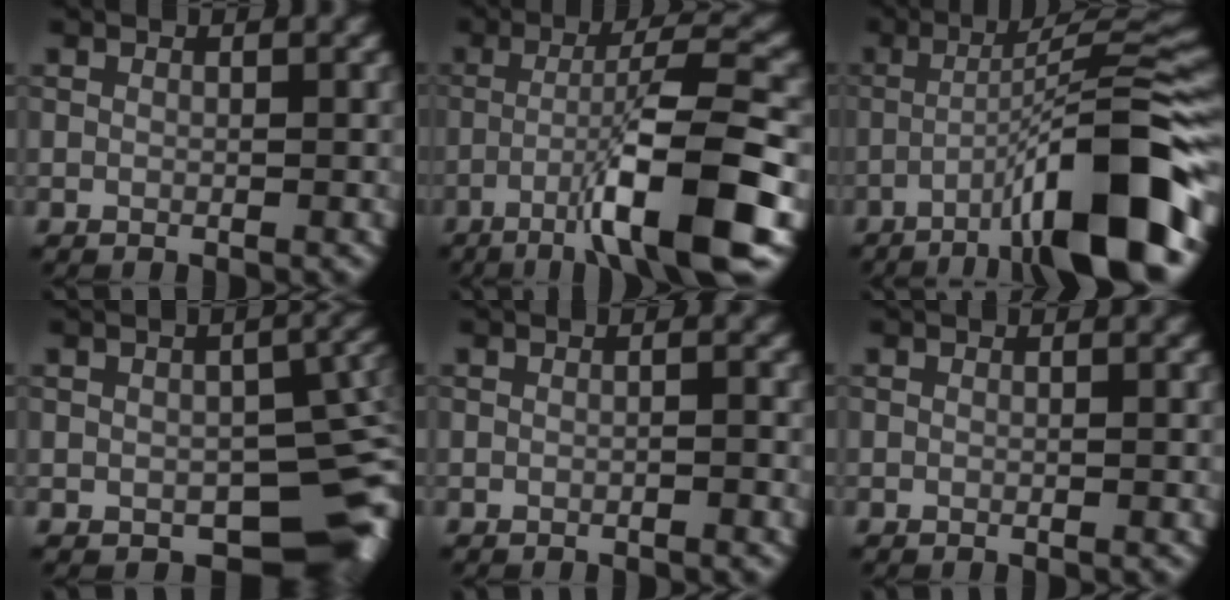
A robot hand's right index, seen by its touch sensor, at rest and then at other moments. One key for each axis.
{"total": 9.8, "fx": -4.2, "fy": 1.1, "fz": 8.8, "tx": -0.130, "ty": 0.018, "tz": -0.074}
{"total": 12.4, "fx": -5.9, "fy": 1.9, "fz": 10.7, "tx": -0.144, "ty": 0.024, "tz": -0.095}
{"total": 10.7, "fx": -3.0, "fy": 6.5, "fz": 7.9, "tx": -0.075, "ty": -0.028, "tz": -0.026}
{"total": 0.5, "fx": -0.4, "fy": 0.0, "fz": 0.4, "tx": -0.005, "ty": 0.004, "tz": -0.007}
{"total": 0.0}